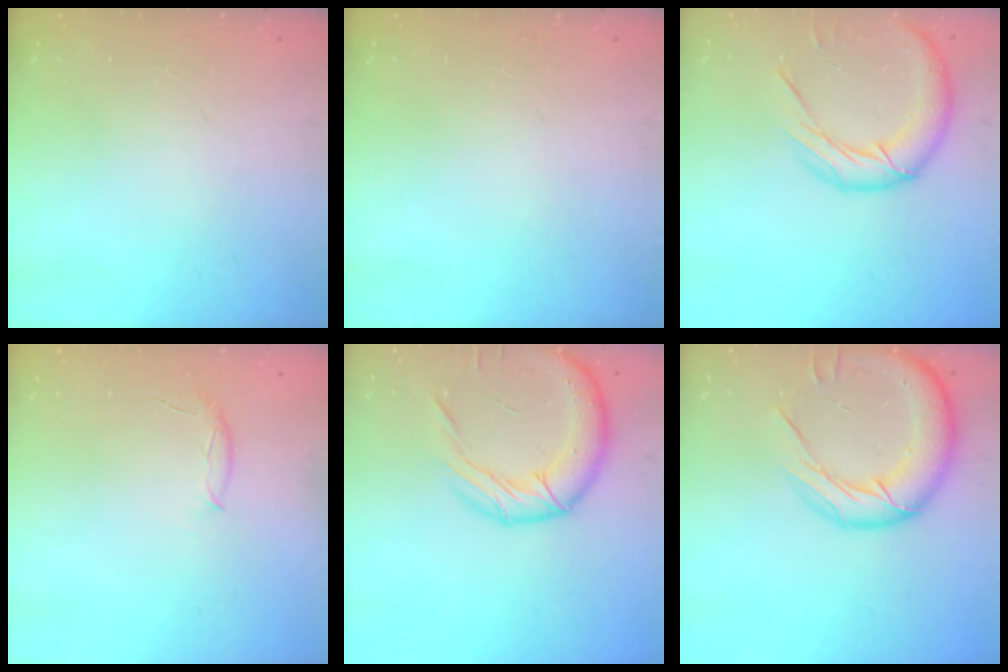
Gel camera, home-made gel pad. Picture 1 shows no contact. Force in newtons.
{"total": 0.0}
{"total": 15.6, "press": 15.4, "slide": 2.7}
{"total": 5.6, "press": 5.5, "slide": 0.9}
{"total": 18.1, "press": 17.9, "slide": 2.6}
{"total": 18.6, "press": 18.2, "slide": 3.5}